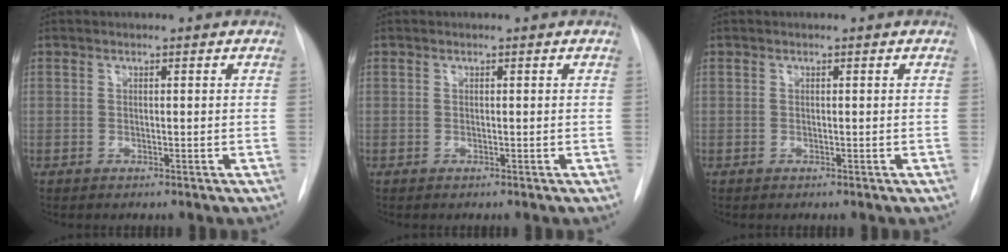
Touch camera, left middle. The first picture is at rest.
{"total": 0.0}
{"total": 0.0}